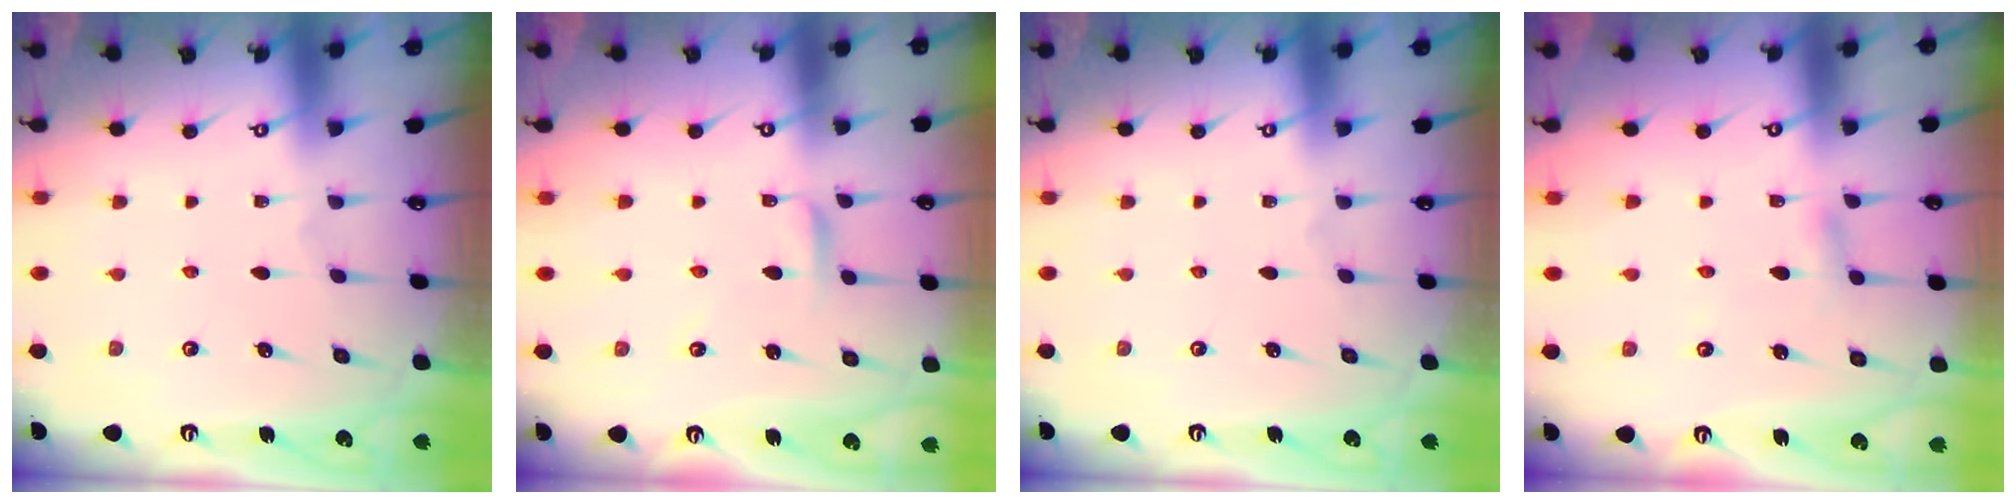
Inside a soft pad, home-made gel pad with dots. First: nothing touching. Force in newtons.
{"total": 2.1, "press": 2.1, "slide": 0.2}
{"total": 0.0}
{"total": 4.7, "press": 4.7, "slide": 0.4}